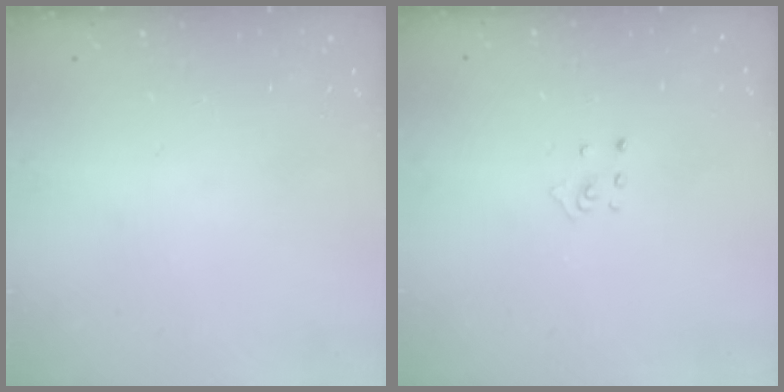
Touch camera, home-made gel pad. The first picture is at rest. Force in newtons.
{"total": 2.9, "press": 2.9, "slide": 0.3}